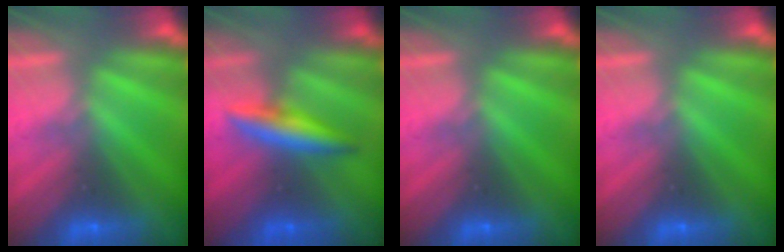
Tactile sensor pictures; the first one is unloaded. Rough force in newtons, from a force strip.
{"total": 2.8}
{"total": 0.0}
{"total": 0.0}